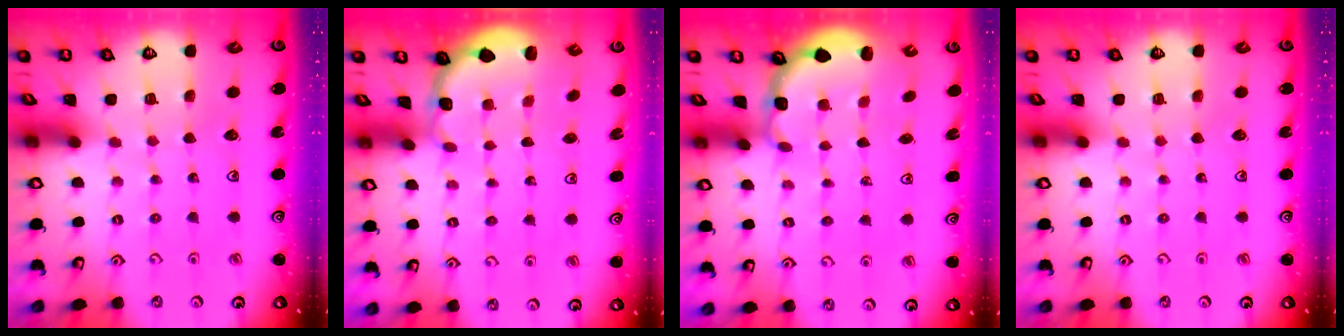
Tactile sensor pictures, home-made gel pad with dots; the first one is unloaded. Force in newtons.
{"total": 1.9, "press": 1.6, "slide": 1.0}
{"total": 3.0, "press": 2.6, "slide": 1.5}
{"total": 0.0}